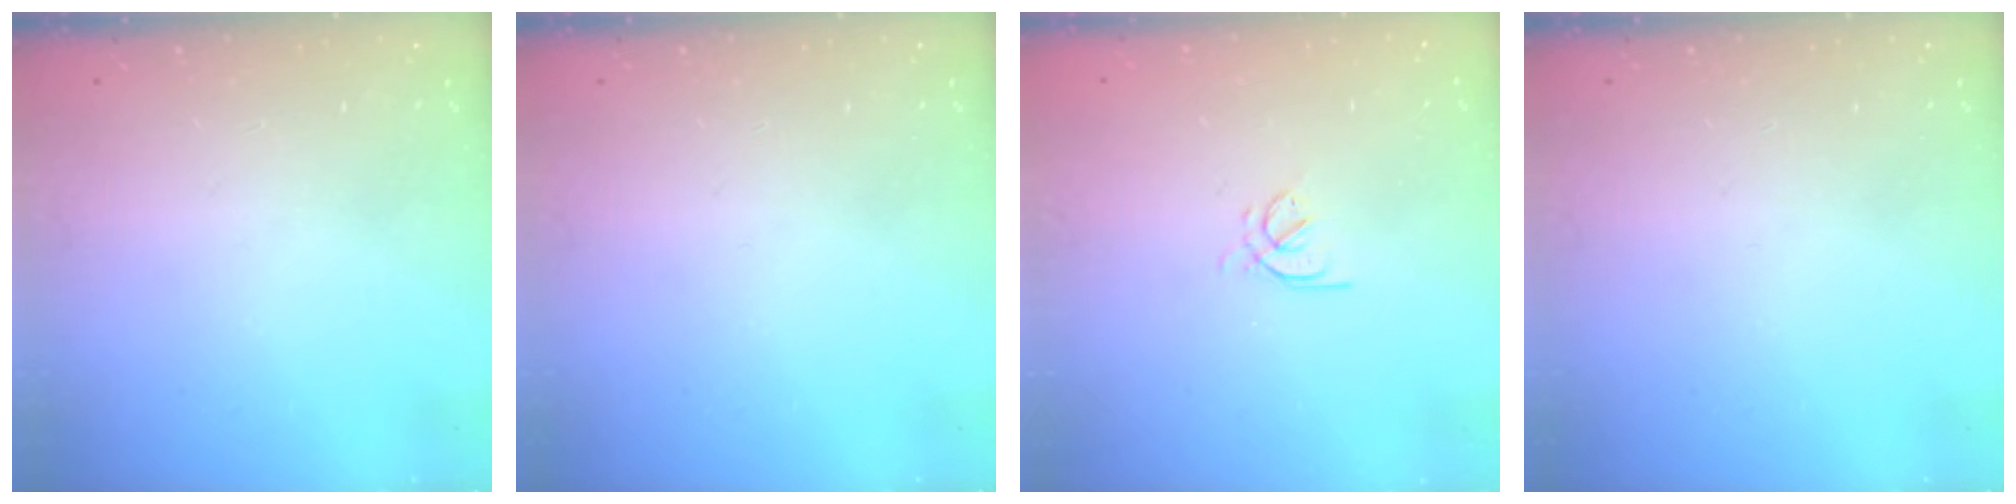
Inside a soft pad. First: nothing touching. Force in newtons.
{"total": 0.0}
{"total": 1.5, "press": 1.4, "slide": 0.5}
{"total": 0.0}